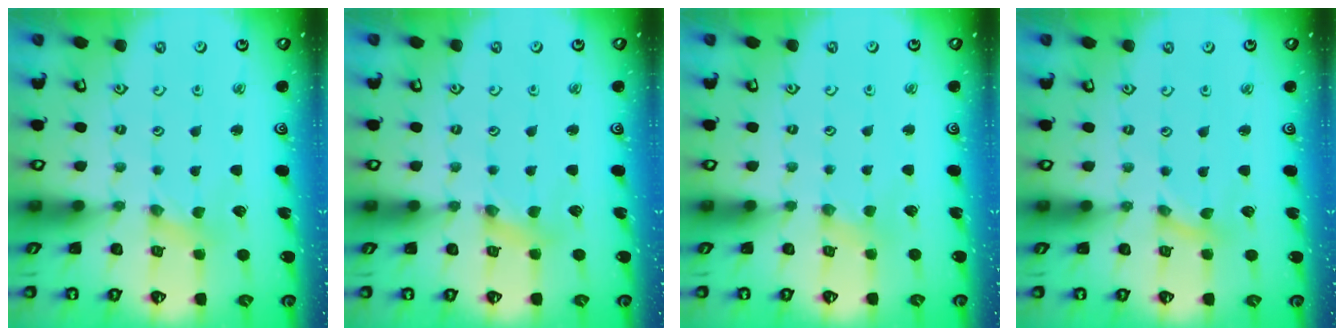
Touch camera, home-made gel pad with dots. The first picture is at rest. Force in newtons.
{"total": 2.7, "press": 2.7, "slide": 0.2}
{"total": 1.8, "press": 1.8, "slide": 0.3}
{"total": 0.0}